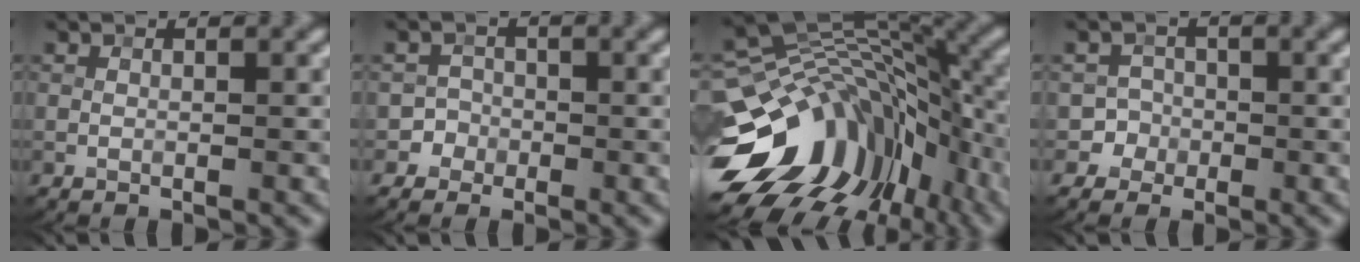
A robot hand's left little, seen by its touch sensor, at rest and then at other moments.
{"total": 2.2, "force": [-1.3, 1.8, -0.2], "torque": [0.031, 0.008, -0.022]}
{"total": 14.0, "force": [-5.3, 9.6, 8.8], "torque": [-0.166, 0.007, -0.093]}
{"total": 2.6, "force": [-1.3, 2.2, -0.2], "torque": [0.035, 0.006, -0.023]}